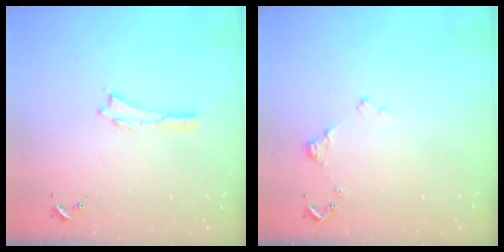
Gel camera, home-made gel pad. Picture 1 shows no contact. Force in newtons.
{"total": 1.2, "press": 1.2, "slide": 0.2}